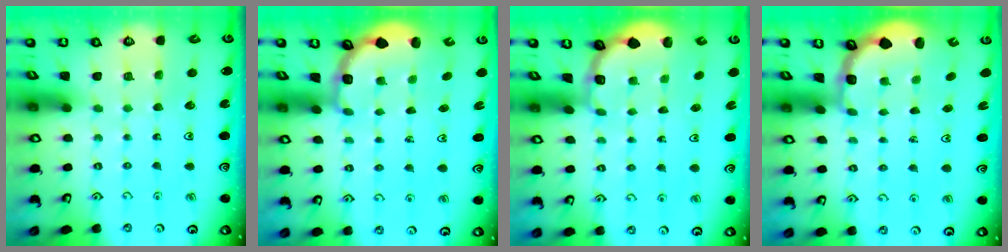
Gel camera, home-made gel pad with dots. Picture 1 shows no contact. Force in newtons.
{"total": 3.1, "press": 2.2, "slide": 2.1}
{"total": 1.8, "press": 1.7, "slide": 0.7}
{"total": 2.6, "press": 1.8, "slide": 1.9}